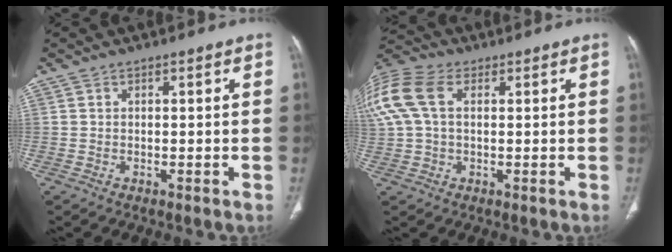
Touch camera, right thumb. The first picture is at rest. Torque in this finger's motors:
{"motor_torque": [0.32, 2.11, 0.79, -0.66, 0.29]}